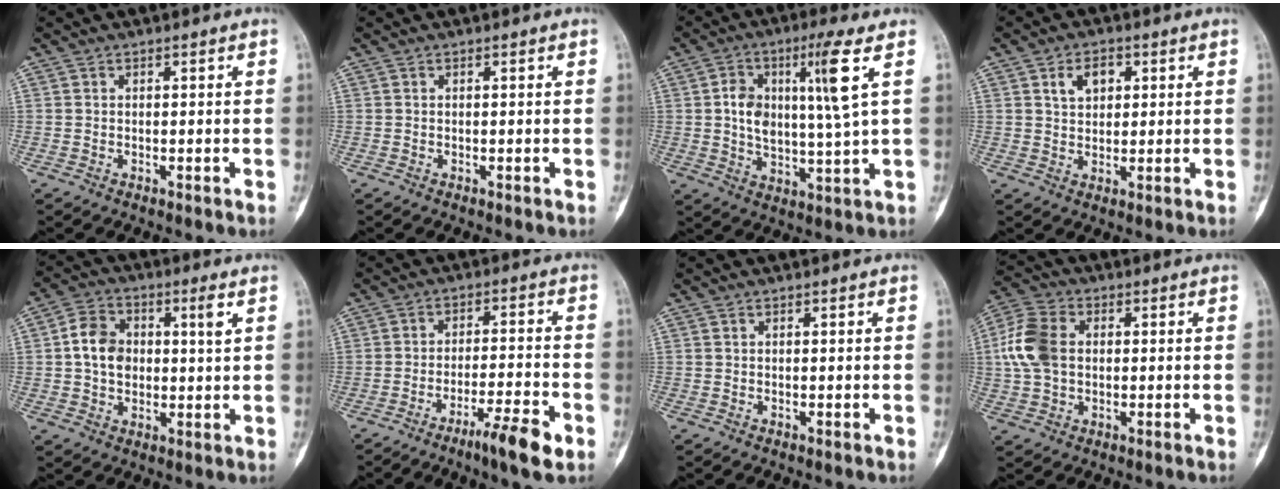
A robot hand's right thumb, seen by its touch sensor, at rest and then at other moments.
{"total": 0.0}
{"total": 11.9, "force": [3.3, 2.0, 11.3], "torque": [-0.212, -0.003, 0.058]}
{"total": 5.1, "force": [1.9, 3.6, 3.2], "torque": [-0.032, 0.000, 0.030]}
{"total": 9.2, "force": [2.0, 5.8, 6.9], "torque": [-0.104, 0.014, 0.033]}
{"total": 8.4, "force": [-5.0, 0.8, 6.7], "torque": [-0.117, 0.022, -0.083]}
{"total": 0.0}
{"total": 9.9, "force": [0.6, 7.0, 7.0], "torque": [-0.149, 0.017, 0.008]}